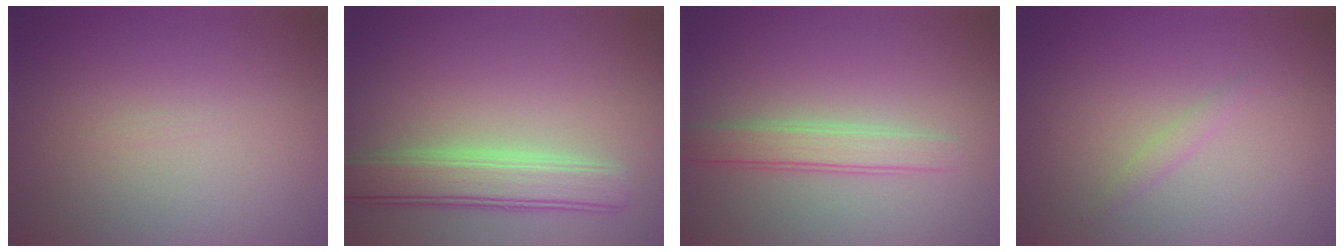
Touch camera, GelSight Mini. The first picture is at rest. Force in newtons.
{"total": 4.8, "press": 4.8, "slide": 0.6}
{"total": 2.6, "press": 2.6, "slide": 0.2}
{"total": 0.9, "press": 0.9, "slide": 0.1}